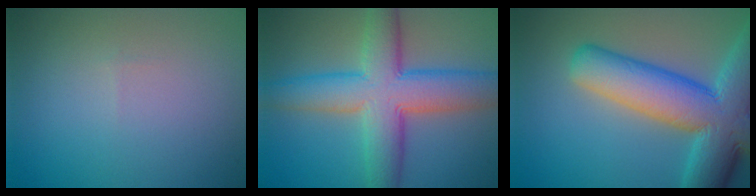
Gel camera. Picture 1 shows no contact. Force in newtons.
{"total": 9.3, "press": 9.3, "slide": 0.3}
{"total": 12.5, "press": 12.5, "slide": 0.7}